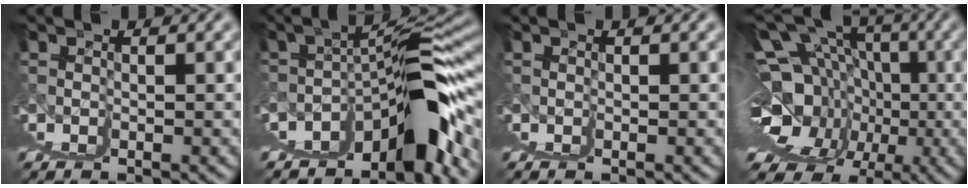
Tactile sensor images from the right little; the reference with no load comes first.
{"total": 9.4, "force": [0.2, 0.9, 9.3], "torque": [-0.091, 0.031, 0.010]}
{"total": 0.0}
{"total": 13.8, "force": [4.8, 6.8, 11.0], "torque": [-0.125, 0.013, 0.083]}